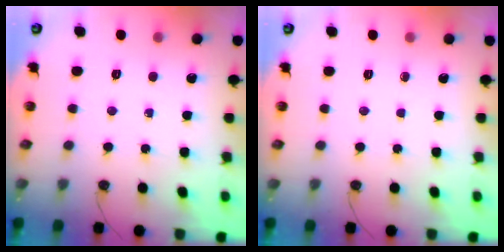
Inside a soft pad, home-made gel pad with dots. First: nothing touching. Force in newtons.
{"total": 0.0}